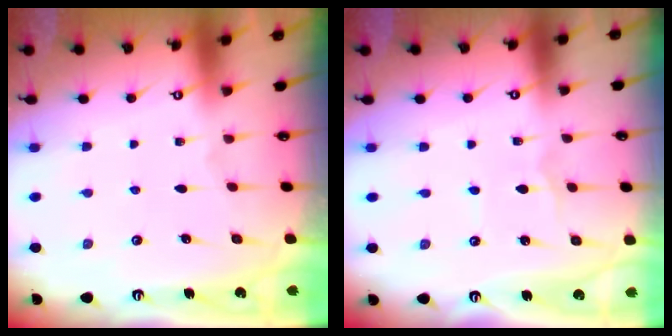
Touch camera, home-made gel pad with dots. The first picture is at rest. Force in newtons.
{"total": 1.3, "press": 1.3, "slide": 0.1}